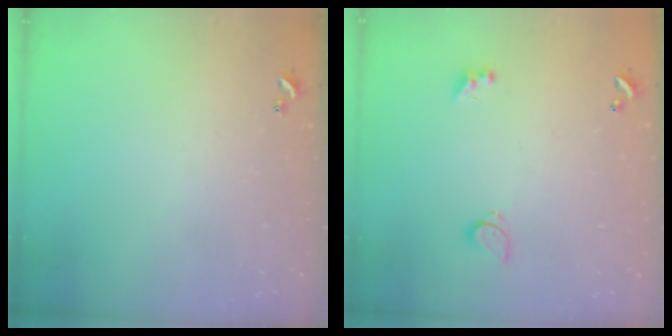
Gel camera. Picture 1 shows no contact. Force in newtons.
{"total": 2.2, "press": 2.1, "slide": 0.6}